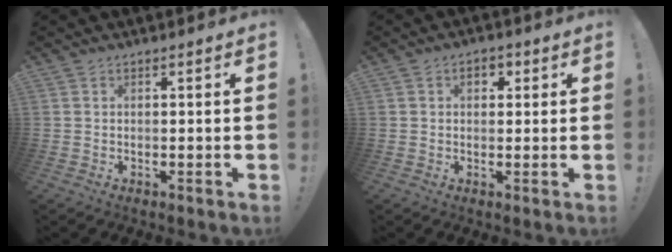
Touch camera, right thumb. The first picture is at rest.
{"total": 3.5, "force": [0.9, 2.4, 2.4], "torque": [-0.024, 0.004, 0.012]}